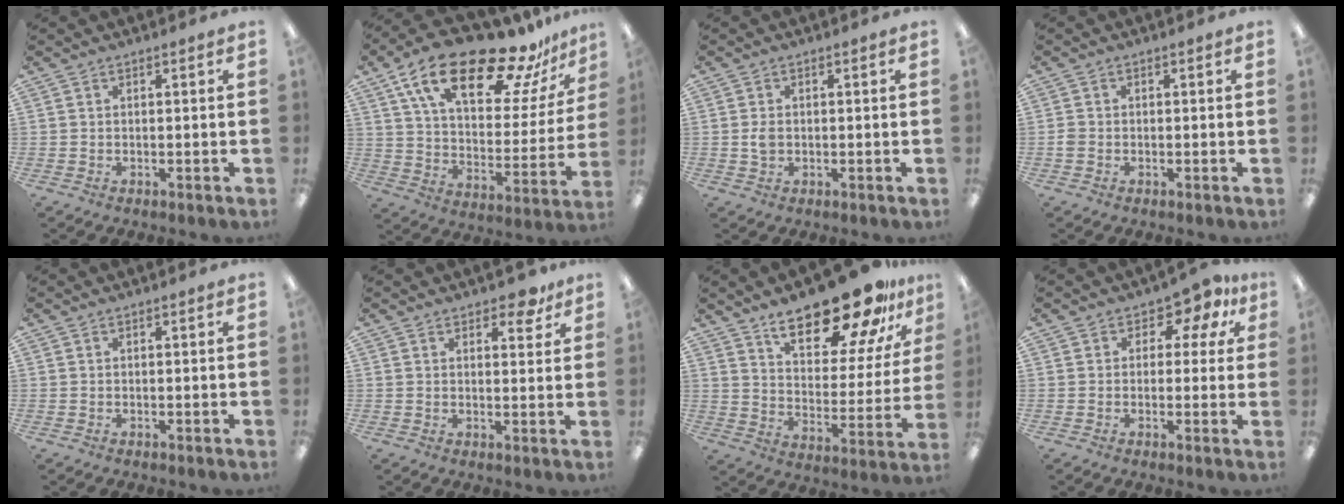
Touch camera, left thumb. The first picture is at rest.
{"total": 24.7, "force": [17.5, 9.1, 14.9], "torque": [-0.247, -0.104, 0.294]}
{"total": 2.3, "force": [0.0, 1.6, 1.6], "torque": [-0.031, 0.003, -0.001]}
{"total": 1.4, "force": [-0.5, 1.2, 0.7], "torque": [-0.010, 0.003, -0.009]}
{"total": 0.0}
{"total": 4.8, "force": [3.6, 2.2, 2.3], "torque": [-0.013, -0.019, 0.058]}
{"total": 22.2, "force": [17.3, 7.5, 11.8], "torque": [-0.172, -0.115, 0.289]}
{"total": 5.6, "force": [2.6, 4.0, 2.8], "torque": [-0.040, -0.012, 0.043]}